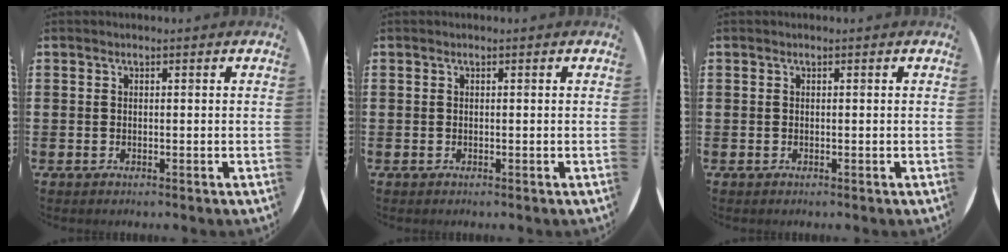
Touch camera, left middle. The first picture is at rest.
{"total": 0.0}
{"total": 0.0}